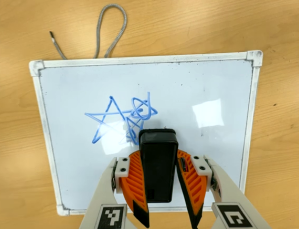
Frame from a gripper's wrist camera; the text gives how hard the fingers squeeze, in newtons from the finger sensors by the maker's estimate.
{"total": 9.7, "left": 8.1, "right": 11.3}